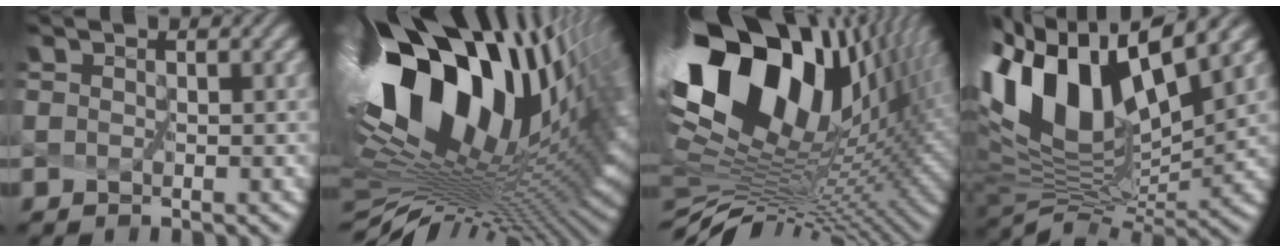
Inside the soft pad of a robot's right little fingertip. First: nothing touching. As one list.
[{"total": 17.9, "force": [5.6, 8.0, 14.9], "torque": [-0.241, 0.008, 0.119]}, {"total": 18.3, "force": [4.4, 9.8, 14.8], "torque": [-0.274, 0.003, 0.088]}, {"total": 13.4, "force": [5.5, 5.1, 11.1], "torque": [-0.228, 0.010, 0.110]}]